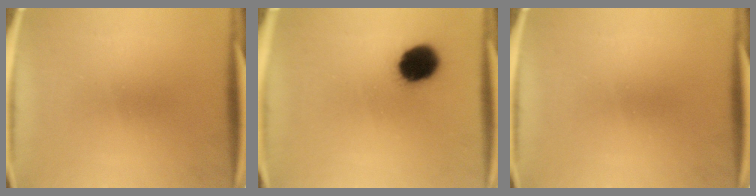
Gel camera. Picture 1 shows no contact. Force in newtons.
{"total": 11.7}
{"total": 0.0}